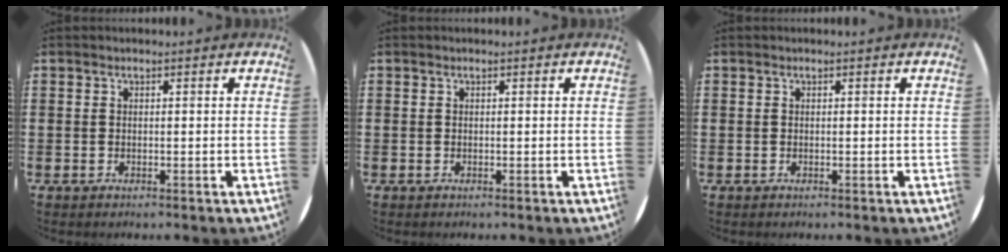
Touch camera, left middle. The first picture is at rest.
{"total": 0.0}
{"total": 0.0}